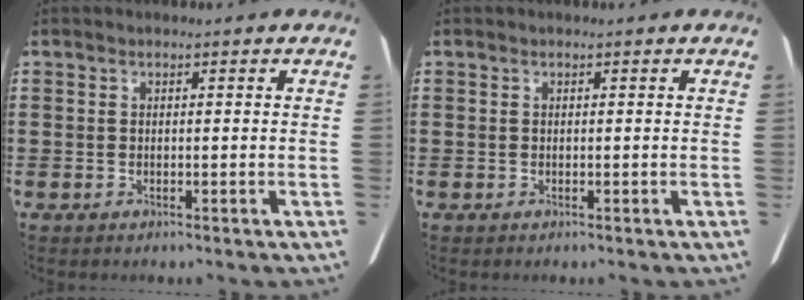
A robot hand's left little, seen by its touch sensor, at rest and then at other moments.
{"total": 0.0}